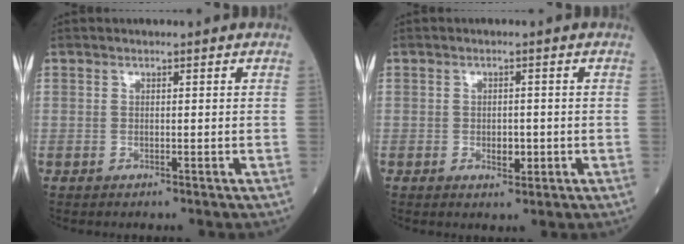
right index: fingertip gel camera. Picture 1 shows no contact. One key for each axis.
{"total": 2.3, "fx": -0.5, "fy": 1.2, "fz": 1.8, "tx": -0.027, "ty": 0.000, "tz": -0.003}